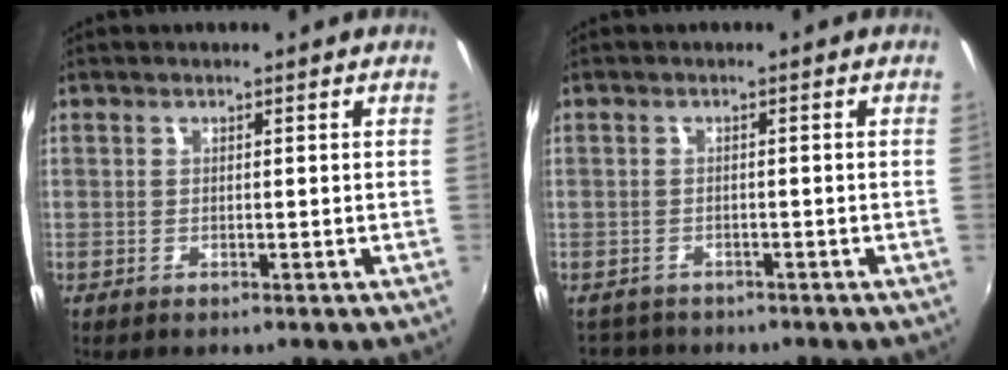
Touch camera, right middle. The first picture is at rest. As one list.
[{"total": 3.4, "force": [-3.0, 1.5, 0.2], "torque": [-0.015, -0.008, -0.051]}]